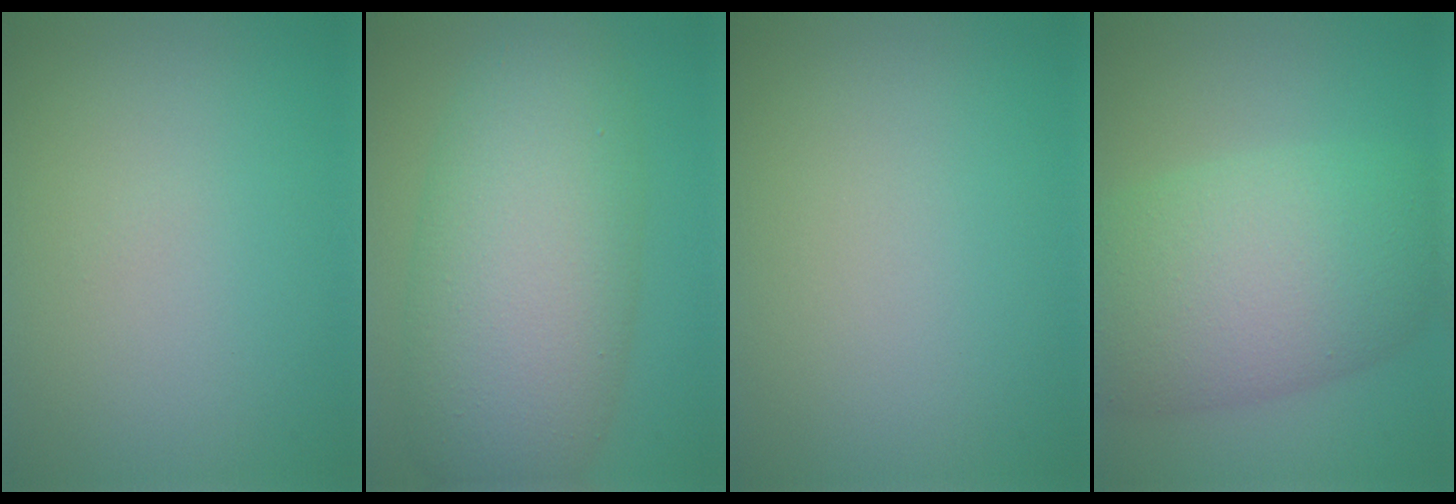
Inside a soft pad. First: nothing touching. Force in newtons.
{"total": 10.8, "press": 10.8, "slide": 0.4}
{"total": 0.0}
{"total": 10.1, "press": 10.1, "slide": 0.7}